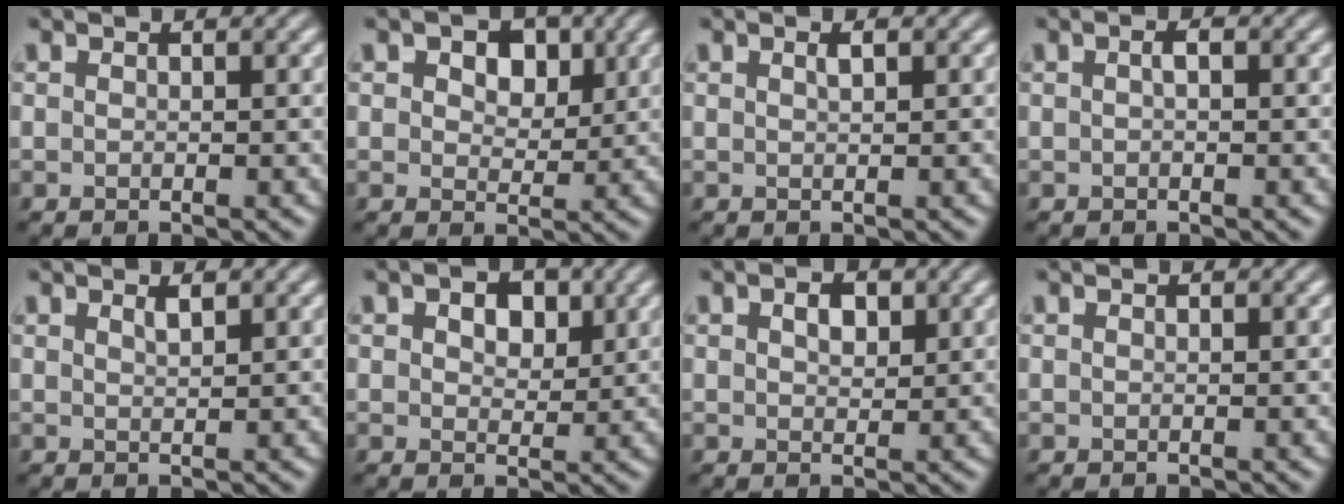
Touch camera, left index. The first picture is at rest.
{"total": 4.6, "force": [1.8, 3.0, 3.0], "torque": [-0.039, 0.004, 0.011]}
{"total": 0.8, "force": [0.4, 0.2, 0.7], "torque": [-0.013, 0.002, 0.007]}
{"total": 0.8, "force": [0.0, 0.2, 0.8], "torque": [-0.016, 0.002, 0.001]}
{"total": 0.9, "force": [0.7, 0.2, 0.6], "torque": [-0.008, 0.000, 0.011]}
{"total": 4.1, "force": [1.8, 2.6, 2.7], "torque": [-0.035, 0.004, 0.016]}
{"total": 2.1, "force": [0.8, 1.3, 1.4], "torque": [-0.023, 0.002, 0.014]}
{"total": 0.0}